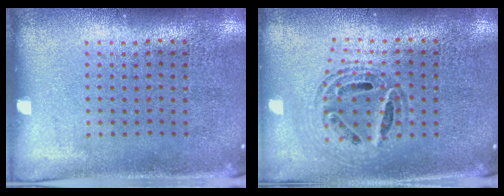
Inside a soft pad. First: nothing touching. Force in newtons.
{"total": 0.8, "press": 0.8, "slide": 0.1}